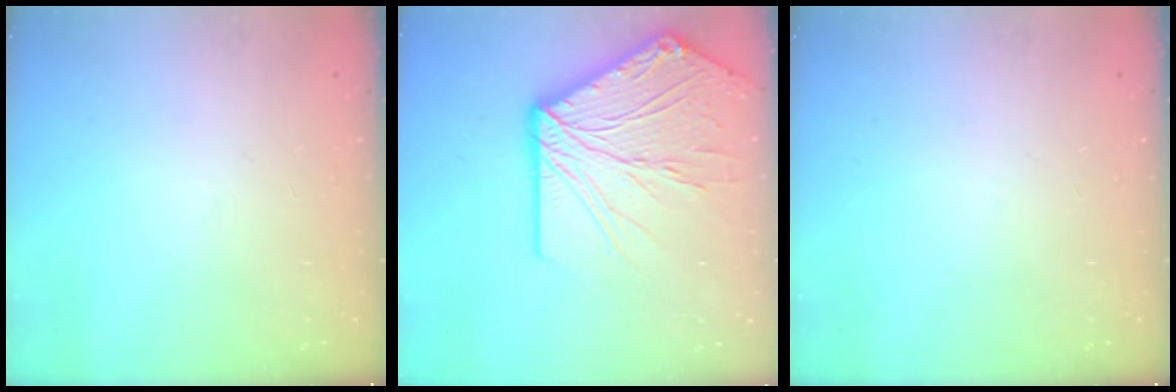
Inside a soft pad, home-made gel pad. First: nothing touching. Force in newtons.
{"total": 22.4, "press": 22.3, "slide": 2.8}
{"total": 0.0}